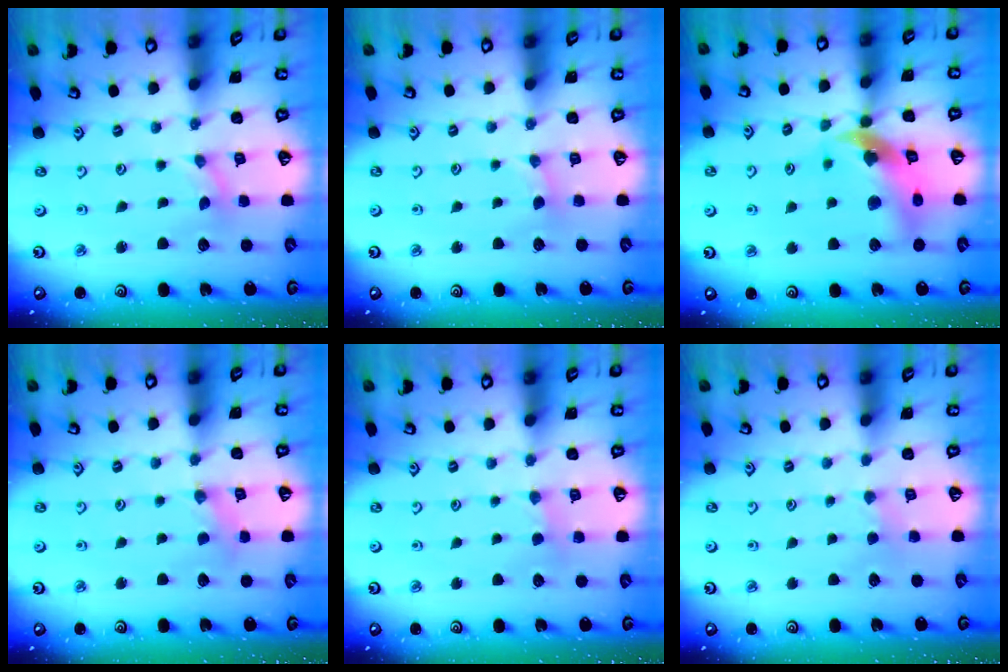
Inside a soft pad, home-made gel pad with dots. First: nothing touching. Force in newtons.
{"total": 1.7, "press": 1.7, "slide": 0.3}
{"total": 14.2, "press": 14.0, "slide": 2.0}
{"total": 1.7, "press": 1.7, "slide": 0.4}
{"total": 2.3, "press": 2.3, "slide": 0.4}
{"total": 1.8, "press": 1.8, "slide": 0.3}